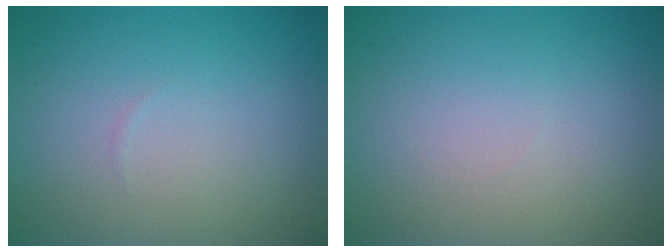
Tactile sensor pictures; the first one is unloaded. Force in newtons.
{"total": 0.0}